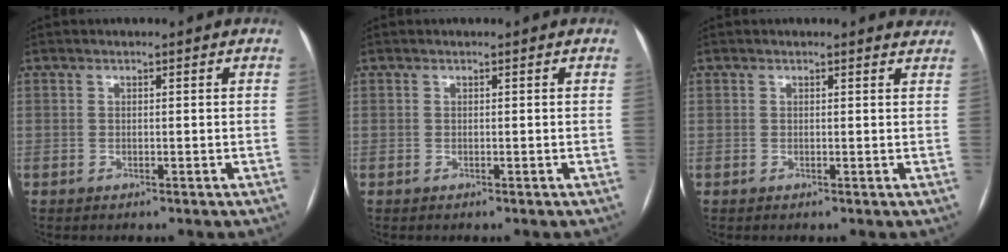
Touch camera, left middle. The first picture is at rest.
{"total": 0.0}
{"total": 2.1, "force": [2.1, 0.4, 0.0], "torque": [-0.004, -0.013, 0.002]}